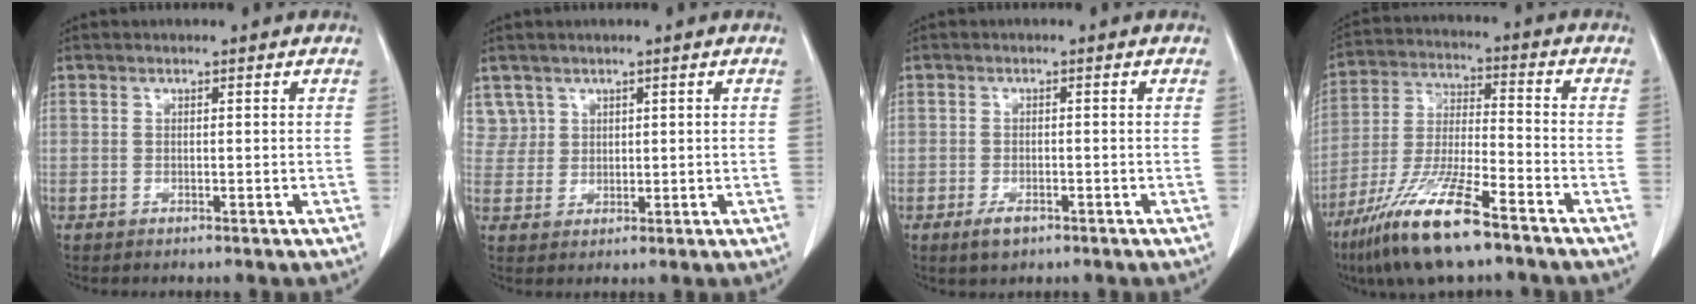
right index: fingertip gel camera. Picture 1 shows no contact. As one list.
[{"total": 3.8, "force": [2.4, 3.0, -0.3], "torque": [0.018, 0.003, 0.048]}, {"total": 2.6, "force": [-1.4, 1.3, 1.7], "torque": [-0.030, -0.001, -0.017]}, {"total": 14.8, "force": [-9.7, 1.9, 11.0], "torque": [-0.231, -0.032, -0.181]}]